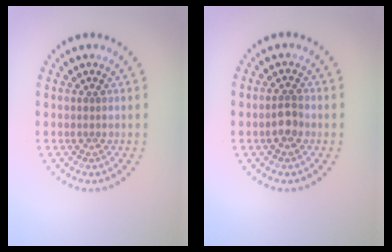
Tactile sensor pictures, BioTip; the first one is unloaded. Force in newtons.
{"total": 1.8, "press": 1.7, "slide": 0.6}